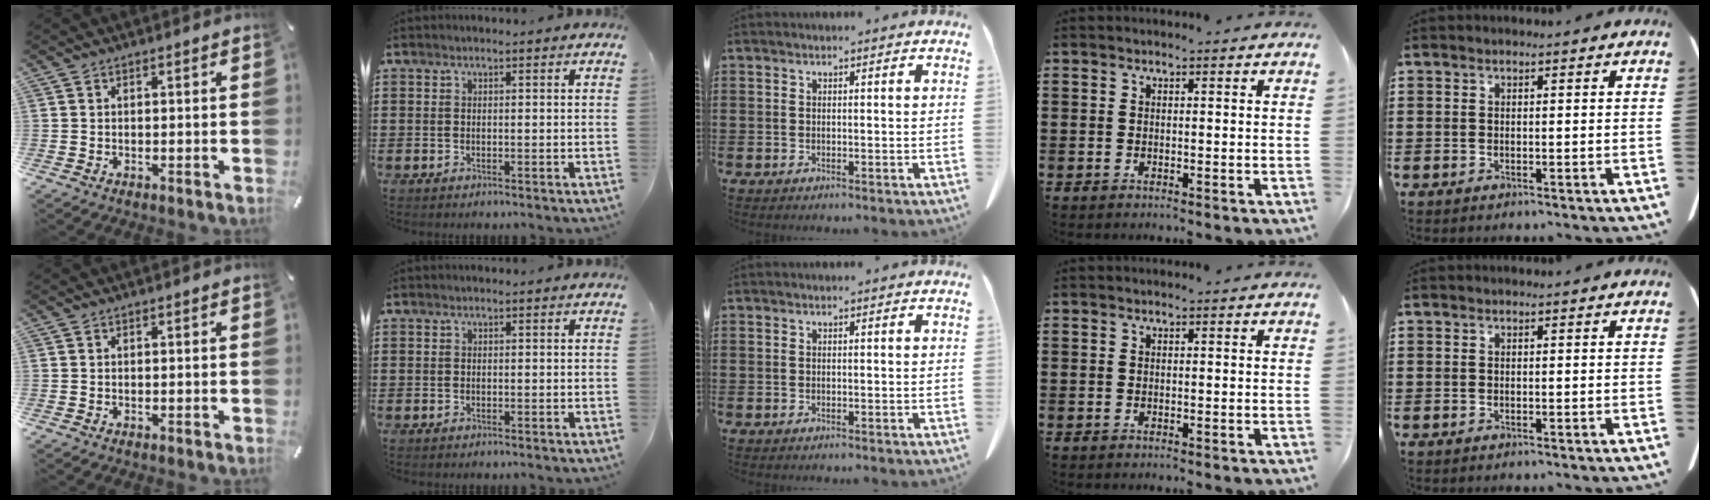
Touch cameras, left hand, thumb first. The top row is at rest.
{}